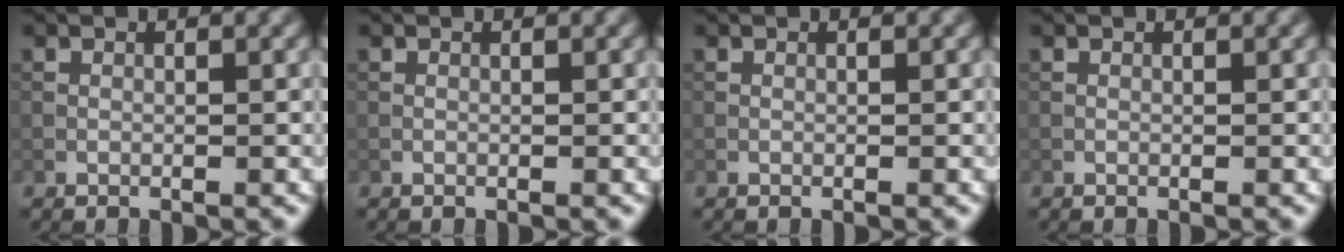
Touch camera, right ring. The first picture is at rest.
{"total": 0.0}
{"total": 0.0}
{"total": 0.0}